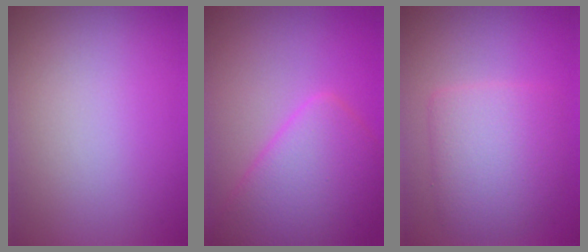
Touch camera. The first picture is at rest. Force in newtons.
{"total": 6.1, "press": 6.1, "slide": 0.2}
{"total": 4.8, "press": 4.8, "slide": 0.3}